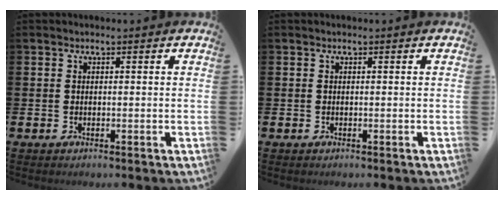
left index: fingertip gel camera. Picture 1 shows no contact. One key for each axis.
{"total": 0.0}